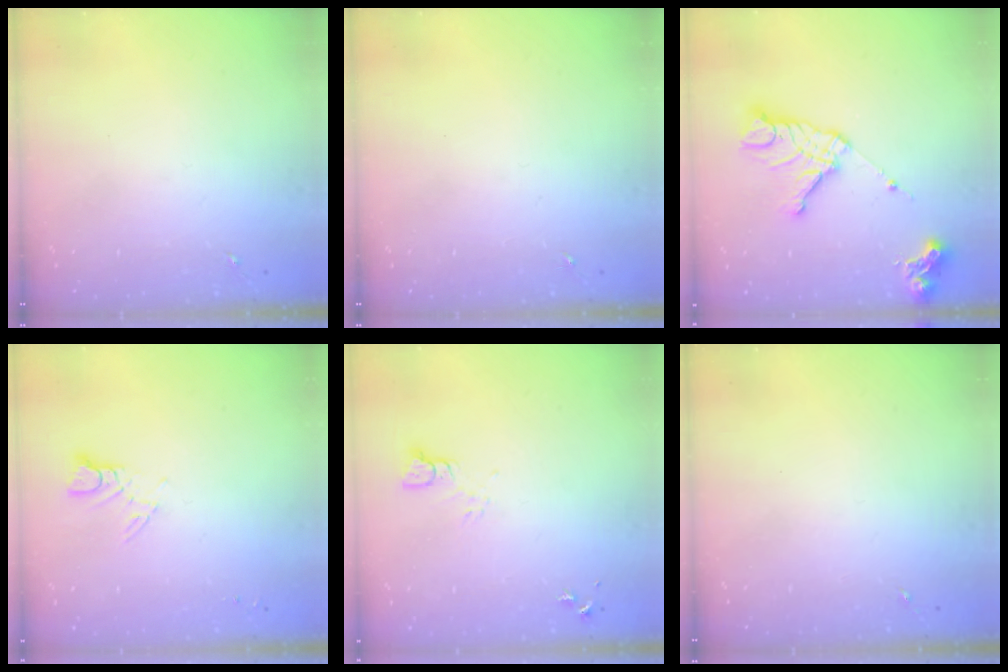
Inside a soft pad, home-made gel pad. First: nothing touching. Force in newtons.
{"total": 0.0}
{"total": 14.9, "press": 14.8, "slide": 1.6}
{"total": 3.9, "press": 3.9, "slide": 0.4}
{"total": 3.0, "press": 3.0, "slide": 0.2}
{"total": 0.0}